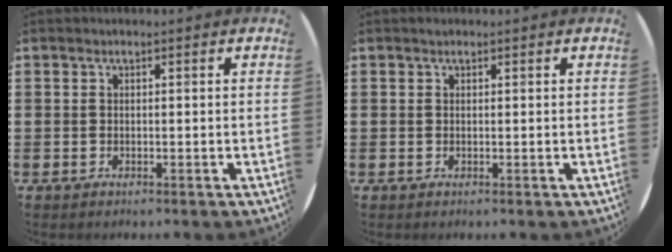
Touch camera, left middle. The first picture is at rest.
{"total": 0.0}